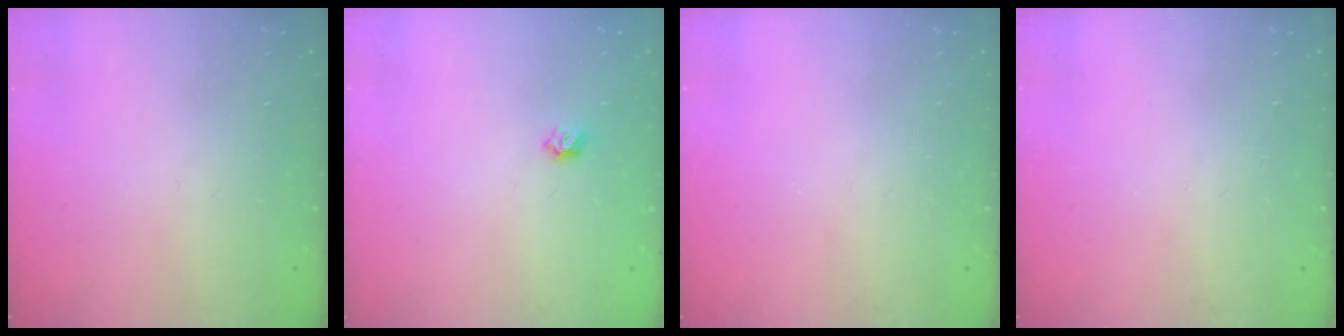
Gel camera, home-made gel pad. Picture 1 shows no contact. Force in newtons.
{"total": 6.1, "press": 6.0, "slide": 1.1}
{"total": 0.0}
{"total": 0.0}